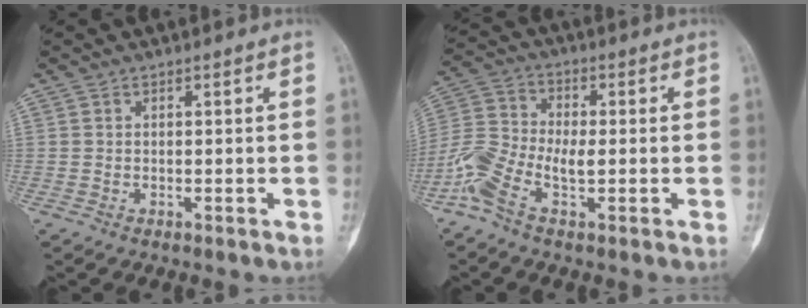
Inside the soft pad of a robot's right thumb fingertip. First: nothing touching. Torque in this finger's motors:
{"motor_torque": [0.12, 0.08, 0.28, 0.15, 0.08]}